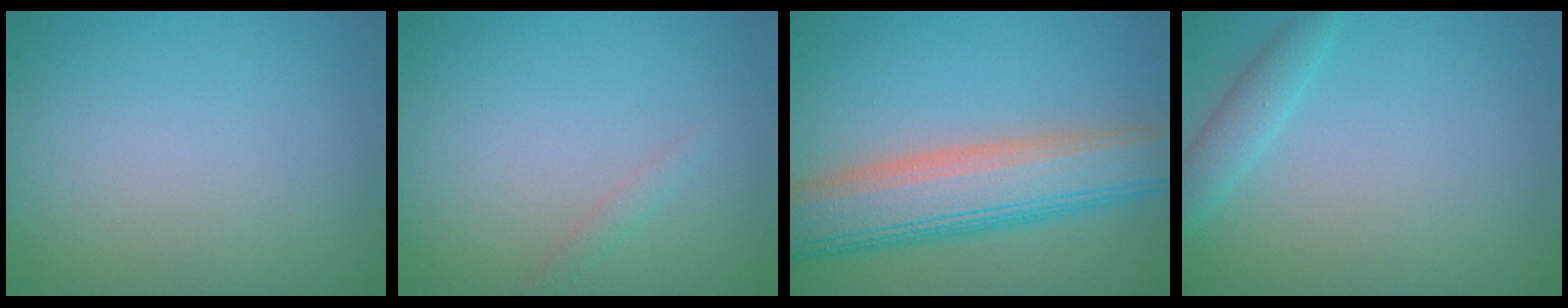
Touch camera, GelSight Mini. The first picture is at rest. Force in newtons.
{"total": 0.8, "press": 0.8, "slide": 0.0}
{"total": 8.4, "press": 8.4, "slide": 0.1}
{"total": 1.9, "press": 1.9, "slide": 0.1}